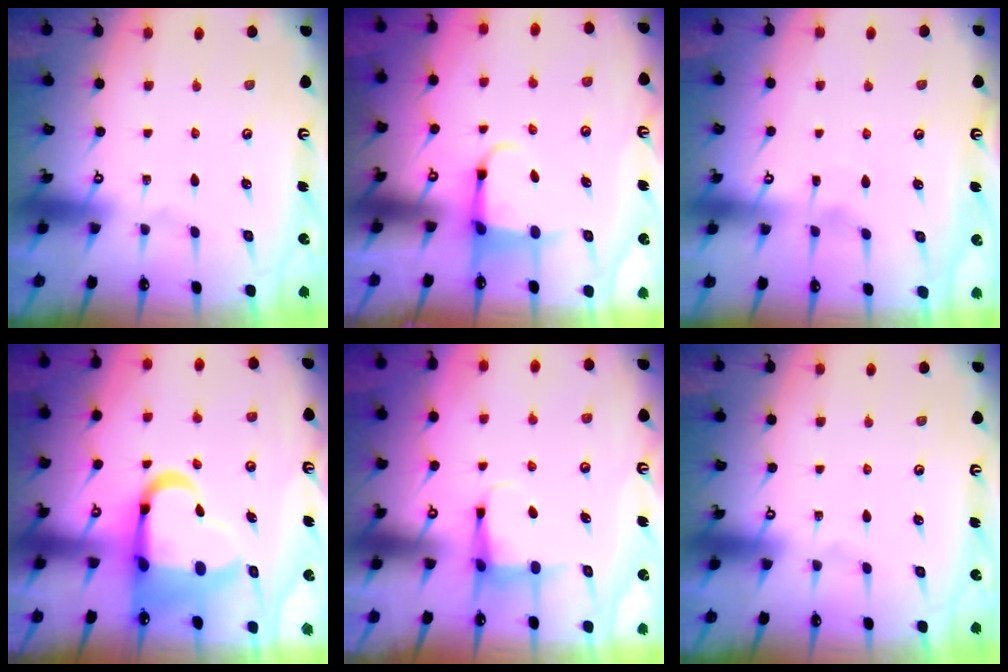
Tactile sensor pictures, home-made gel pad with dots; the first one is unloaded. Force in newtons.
{"total": 3.7, "press": 3.6, "slide": 0.9}
{"total": 2.4, "press": 2.4, "slide": 0.4}
{"total": 13.6, "press": 13.2, "slide": 3.2}
{"total": 4.8, "press": 4.7, "slide": 0.4}
{"total": 0.0}